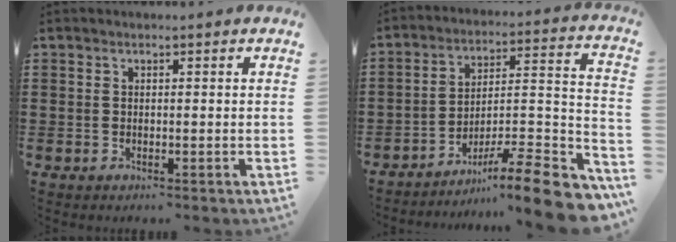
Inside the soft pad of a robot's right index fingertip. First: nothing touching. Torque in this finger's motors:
{"motor_torque": [1.41, -0.73, 0.57, 0.08]}